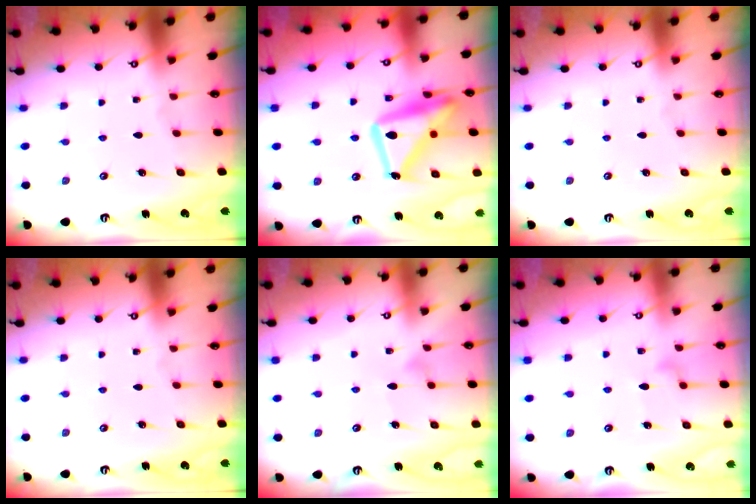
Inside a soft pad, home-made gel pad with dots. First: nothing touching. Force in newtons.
{"total": 18.5, "press": 18.4, "slide": 1.6}
{"total": 0.0}
{"total": 0.0}
{"total": 5.9, "press": 5.9, "slide": 0.4}
{"total": 8.4, "press": 8.4, "slide": 0.5}